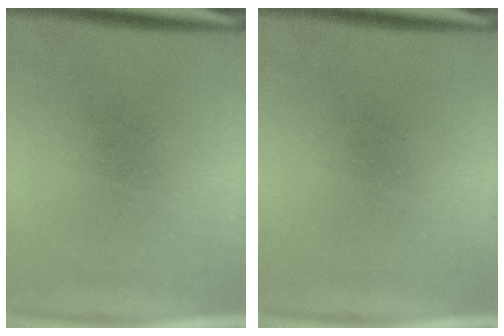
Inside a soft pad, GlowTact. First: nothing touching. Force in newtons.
{"total": 0.0}